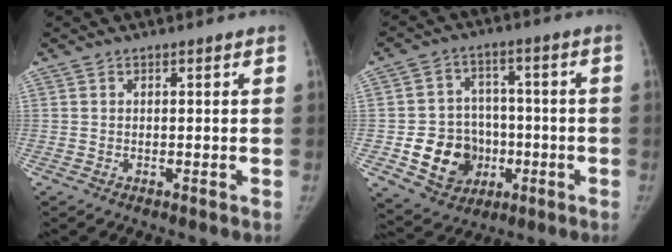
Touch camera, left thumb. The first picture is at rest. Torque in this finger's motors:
{"motor_torque": [0.98, 1.14, 0.42, -0.58, 0.32]}